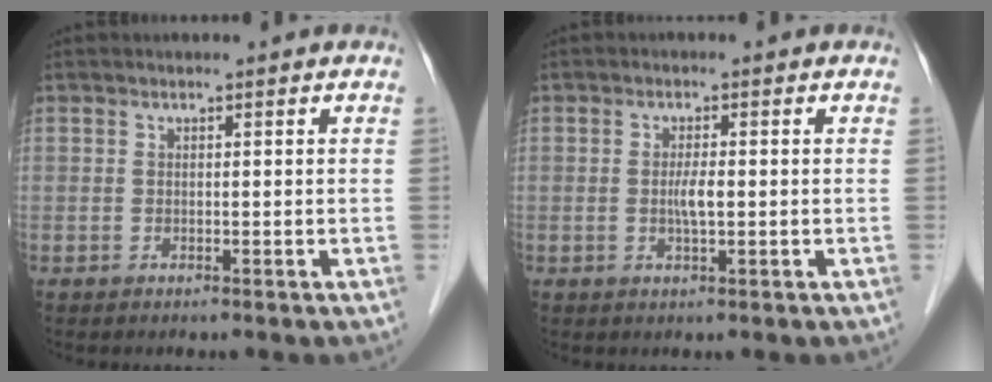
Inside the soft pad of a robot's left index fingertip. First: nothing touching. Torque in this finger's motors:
{"motor_torque": [0.73, 0.45, 0.08, 0.08]}